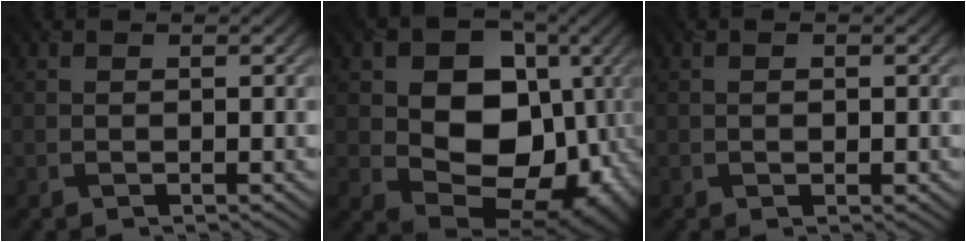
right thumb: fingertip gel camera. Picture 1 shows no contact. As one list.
[{"total": 15.0, "force": [0.4, 11.5, 9.6], "torque": [-0.134, -0.017, 0.009]}, {"total": 0.8, "force": [0.0, 0.5, 0.6], "torque": [-0.011, 0.000, 0.002]}]